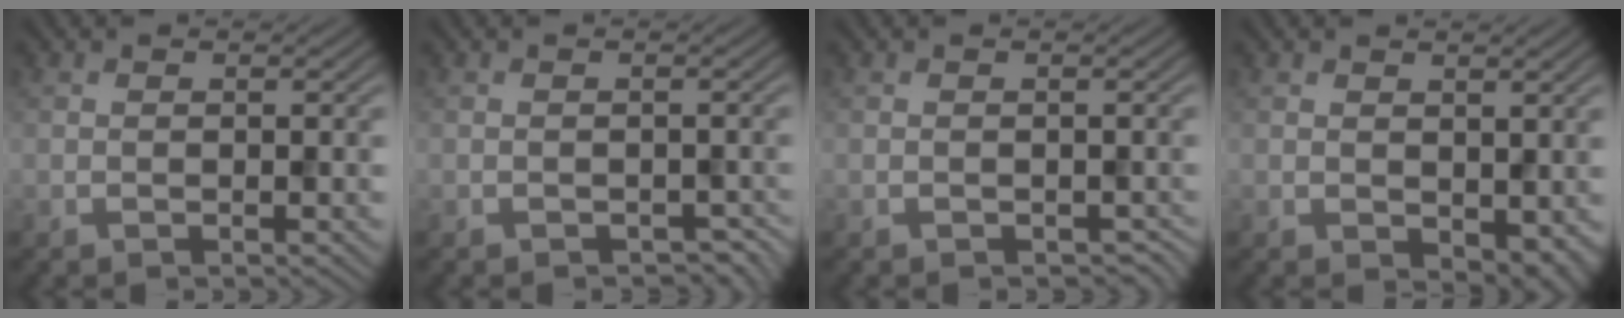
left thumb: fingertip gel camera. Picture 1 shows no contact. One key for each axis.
{"total": 1.6, "fx": -1.2, "fy": 0.9, "fz": 0.6, "tx": -0.010, "ty": -0.010, "tz": -0.014}
{"total": 0.8, "fx": -0.6, "fy": 0.5, "fz": 0.2, "tx": -0.009, "ty": -0.014, "tz": -0.009}
{"total": 2.9, "fx": 0.5, "fy": 1.9, "fz": 2.2, "tx": -0.034, "ty": -0.010, "tz": 0.015}